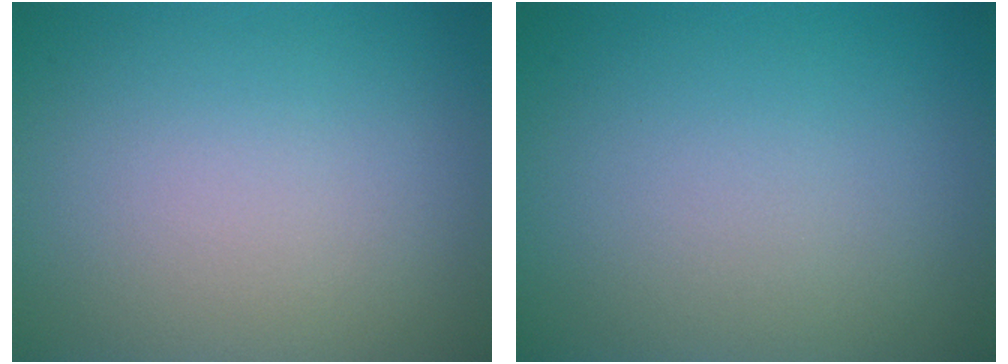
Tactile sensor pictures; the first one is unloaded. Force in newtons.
{"total": 0.0}